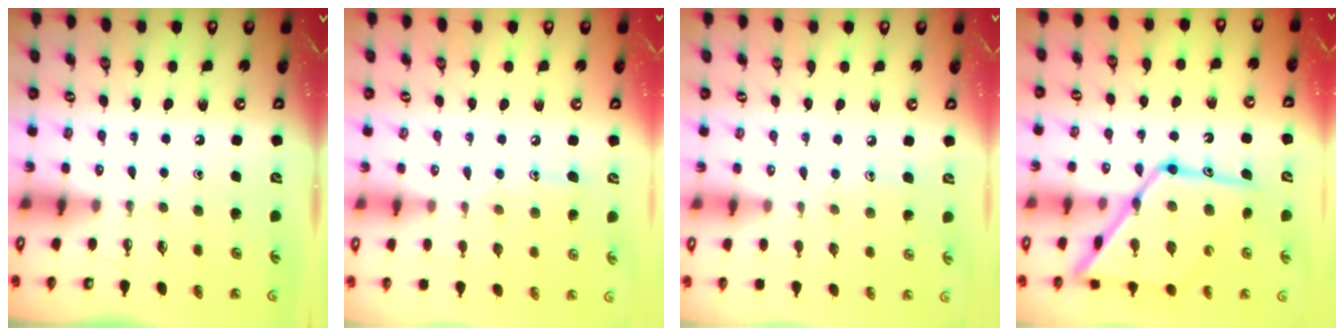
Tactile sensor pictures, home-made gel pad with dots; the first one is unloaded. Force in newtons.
{"total": 9.7, "press": 9.7, "slide": 0.7}
{"total": 5.7, "press": 5.7, "slide": 0.6}
{"total": 22.6, "press": 22.5, "slide": 1.8}